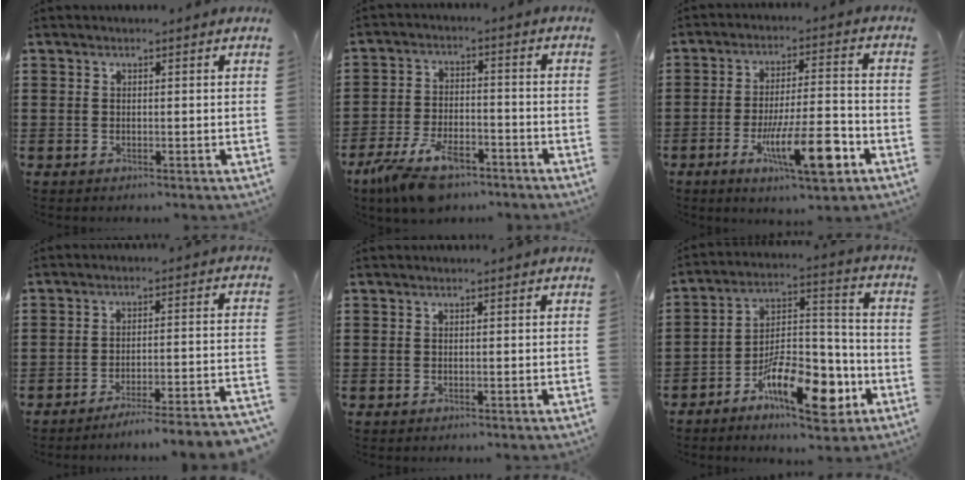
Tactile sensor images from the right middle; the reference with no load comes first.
{"total": 8.5, "force": [-6.1, 3.1, 5.1], "torque": [-0.108, 0.001, -0.115]}
{"total": 12.1, "force": [-5.1, 3.0, 10.5], "torque": [-0.189, 0.003, -0.087]}
{"total": 4.6, "force": [-4.3, -1.0, 1.2], "torque": [-0.021, -0.014, -0.090]}
{"total": 0.0}
{"total": 13.1, "force": [-7.0, 5.6, 9.6], "torque": [-0.167, 0.027, -0.123]}